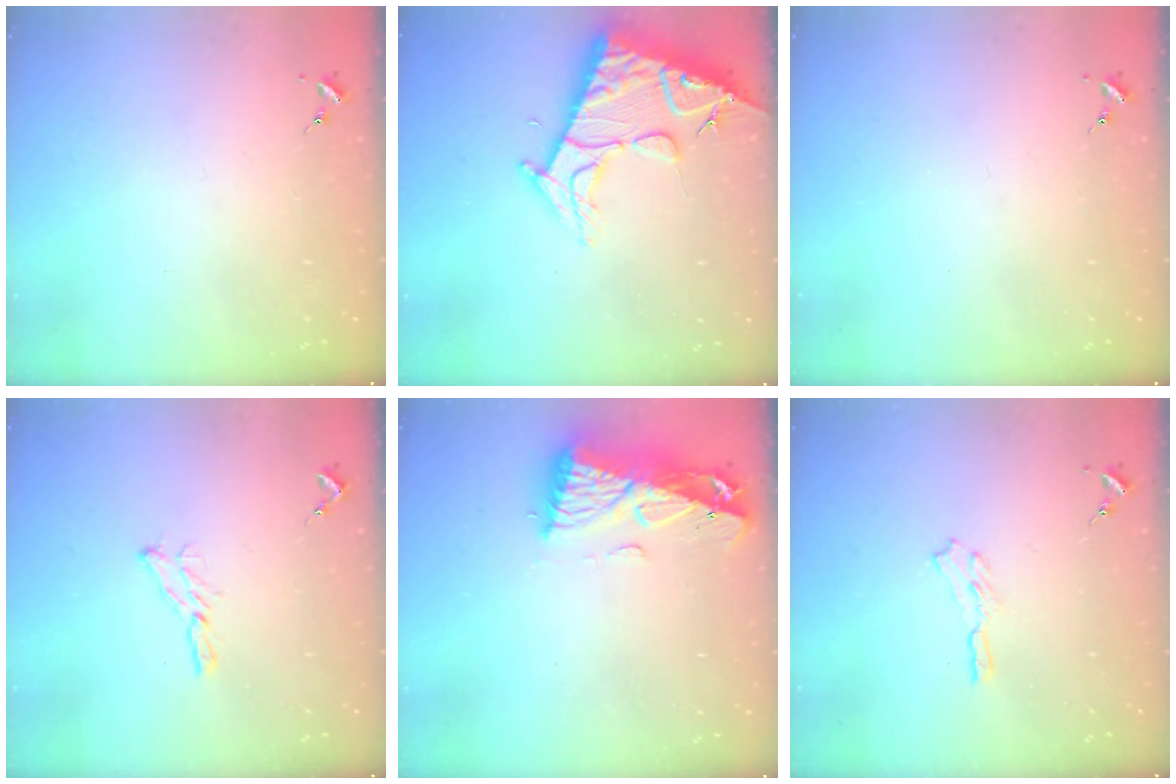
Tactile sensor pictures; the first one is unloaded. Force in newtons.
{"total": 16.3, "press": 16.2, "slide": 1.7}
{"total": 0.0}
{"total": 5.9, "press": 5.9, "slide": 0.5}
{"total": 11.0, "press": 11.0, "slide": 1.3}
{"total": 3.7, "press": 3.7, "slide": 0.3}